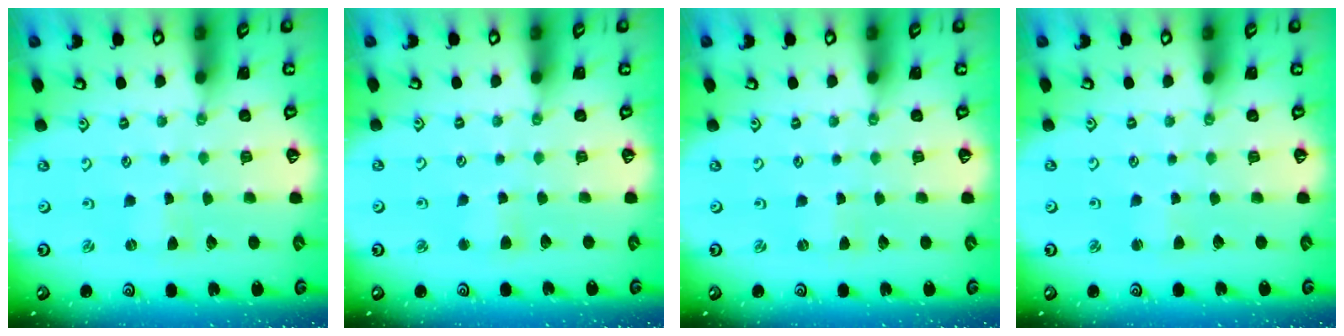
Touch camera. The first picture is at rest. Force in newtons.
{"total": 3.1, "press": 3.0, "slide": 0.5}
{"total": 0.5, "press": 0.4, "slide": 0.3}
{"total": 1.2, "press": 1.1, "slide": 0.1}